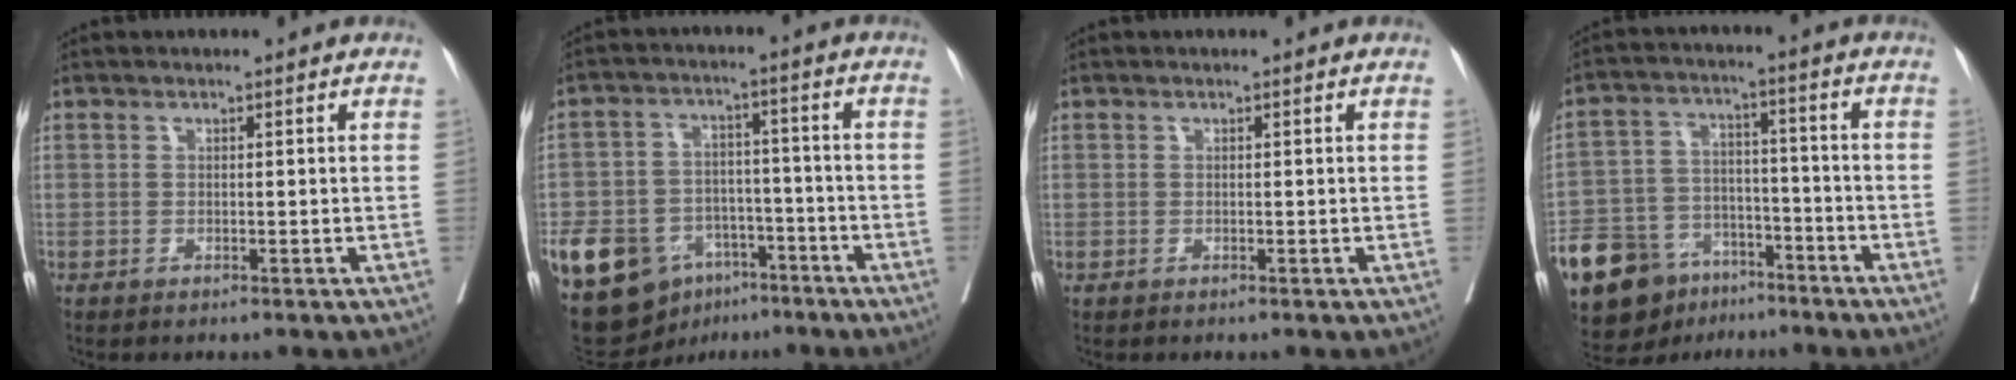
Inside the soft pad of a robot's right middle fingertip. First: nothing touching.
{"total": 15.4, "force": [-8.3, 10.5, 7.5], "torque": [-0.142, 0.017, -0.128]}
{"total": 0.0}
{"total": 20.0, "force": [-13.3, 11.9, 9.1], "torque": [-0.239, 0.010, -0.224]}